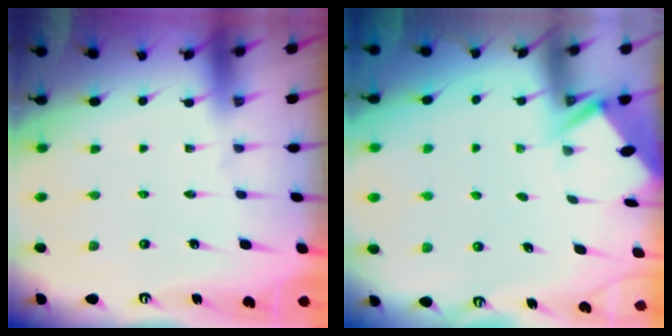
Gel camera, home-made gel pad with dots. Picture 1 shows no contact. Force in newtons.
{"total": 2.8, "press": 2.8, "slide": 0.3}